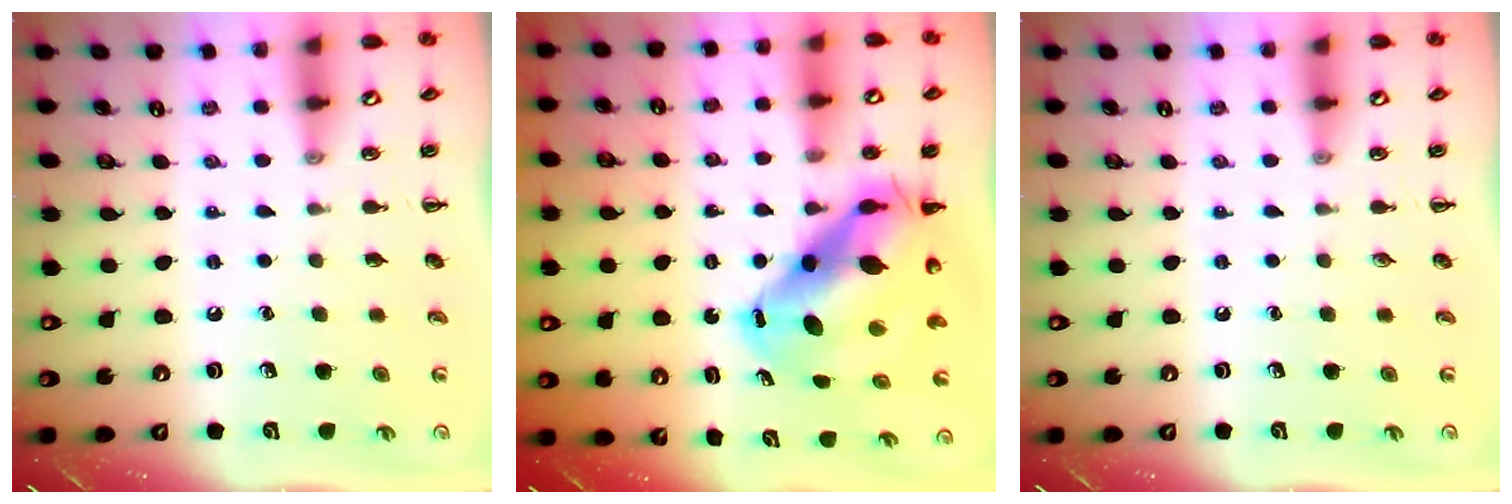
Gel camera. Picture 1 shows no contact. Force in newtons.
{"total": 14.1, "press": 13.5, "slide": 4.0}
{"total": 0.0}